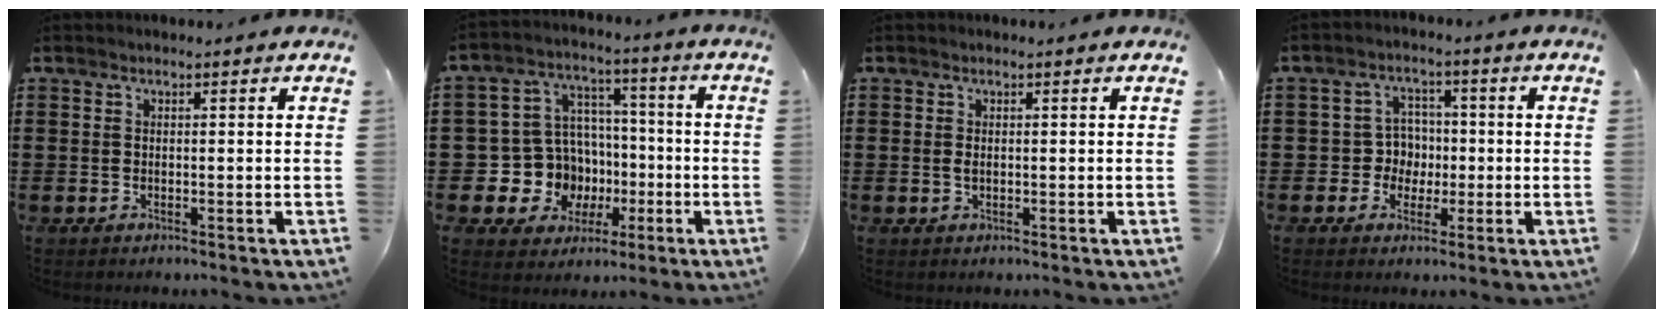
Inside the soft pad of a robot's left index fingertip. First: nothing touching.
{"total": 10.2, "force": [-2.0, 9.7, 2.3], "torque": [-0.093, 0.003, -0.028]}
{"total": 1.0, "force": [0.1, 0.4, 0.9], "torque": [-0.019, 0.001, 0.001]}
{"total": 4.9, "force": [-0.4, 4.7, 1.4], "torque": [-0.045, 0.013, -0.010]}